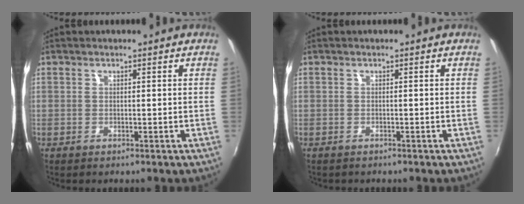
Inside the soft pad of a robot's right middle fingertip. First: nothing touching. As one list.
[{"total": 0.6, "force": [-0.5, 0.3, 0.0], "torque": [-0.002, -0.002, -0.009]}]